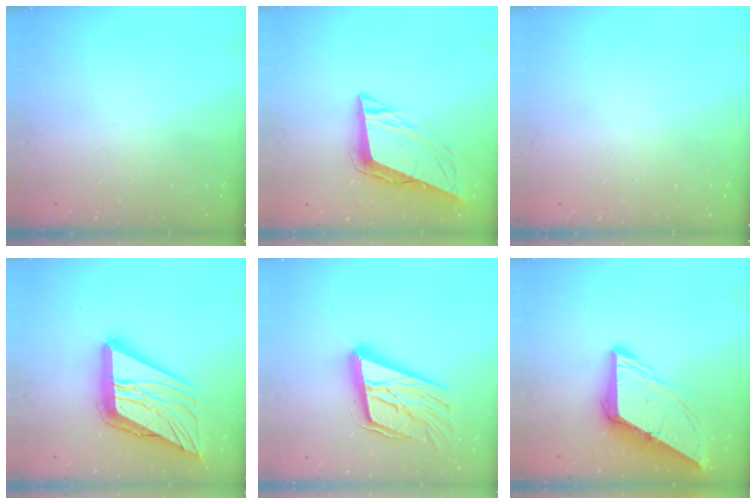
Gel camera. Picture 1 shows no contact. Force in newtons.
{"total": 10.9, "press": 10.3, "slide": 3.4}
{"total": 0.0}
{"total": 24.2, "press": 24.1, "slide": 2.8}
{"total": 23.6, "press": 23.1, "slide": 4.9}
{"total": 10.2, "press": 10.1, "slide": 1.2}